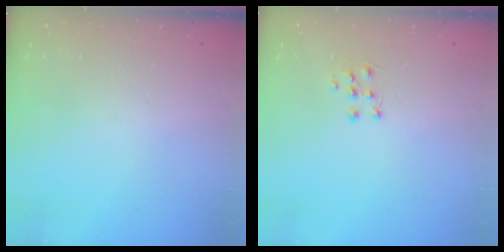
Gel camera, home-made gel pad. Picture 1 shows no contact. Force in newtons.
{"total": 4.9, "press": 4.9, "slide": 0.4}